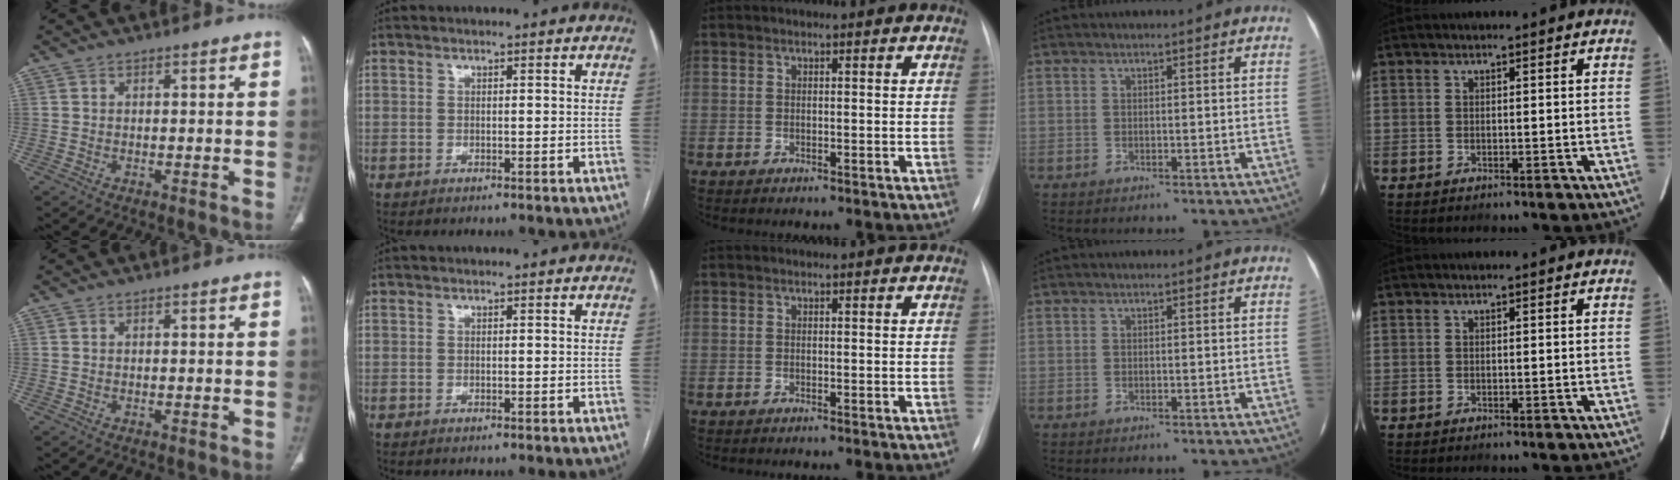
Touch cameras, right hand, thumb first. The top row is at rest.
{}